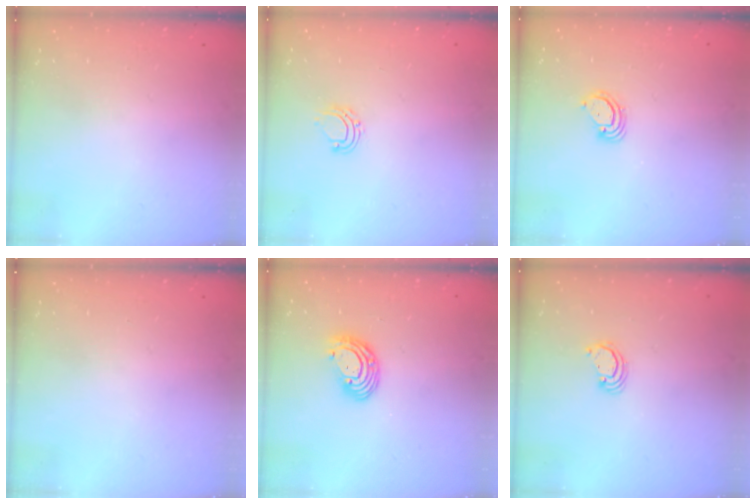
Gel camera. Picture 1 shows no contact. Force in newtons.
{"total": 6.8, "press": 6.8, "slide": 0.5}
{"total": 2.9, "press": 2.9, "slide": 0.2}
{"total": 0.0}
{"total": 8.2, "press": 8.1, "slide": 1.3}
{"total": 2.2, "press": 2.2, "slide": 0.2}